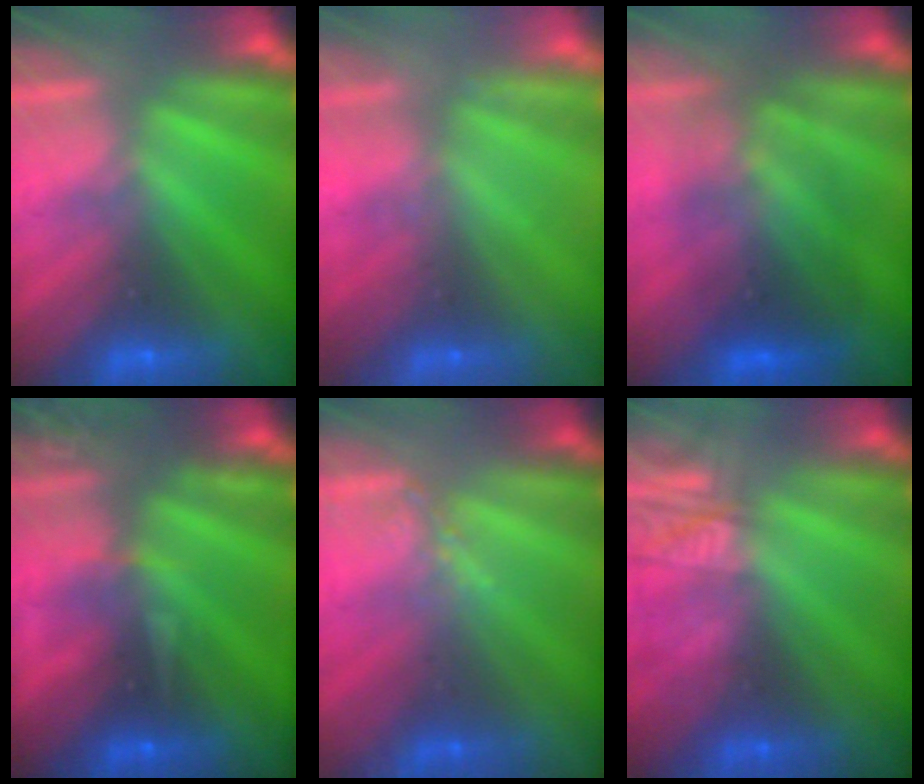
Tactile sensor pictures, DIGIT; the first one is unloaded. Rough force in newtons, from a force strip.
{"total": 2.1}
{"total": 3.7}
{"total": 3.2}
{"total": 1.3}
{"total": 2.3}